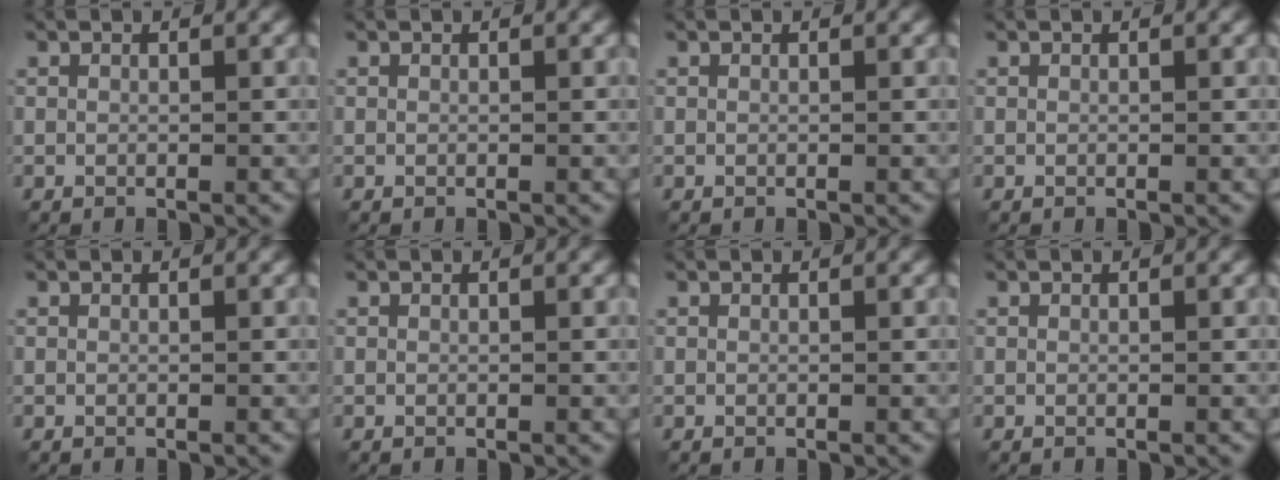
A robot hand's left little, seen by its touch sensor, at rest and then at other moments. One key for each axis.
{"total": 0.0}
{"total": 0.0}
{"total": 0.0}
{"total": 0.0}
{"total": 0.0}
{"total": 0.0}
{"total": 0.0}